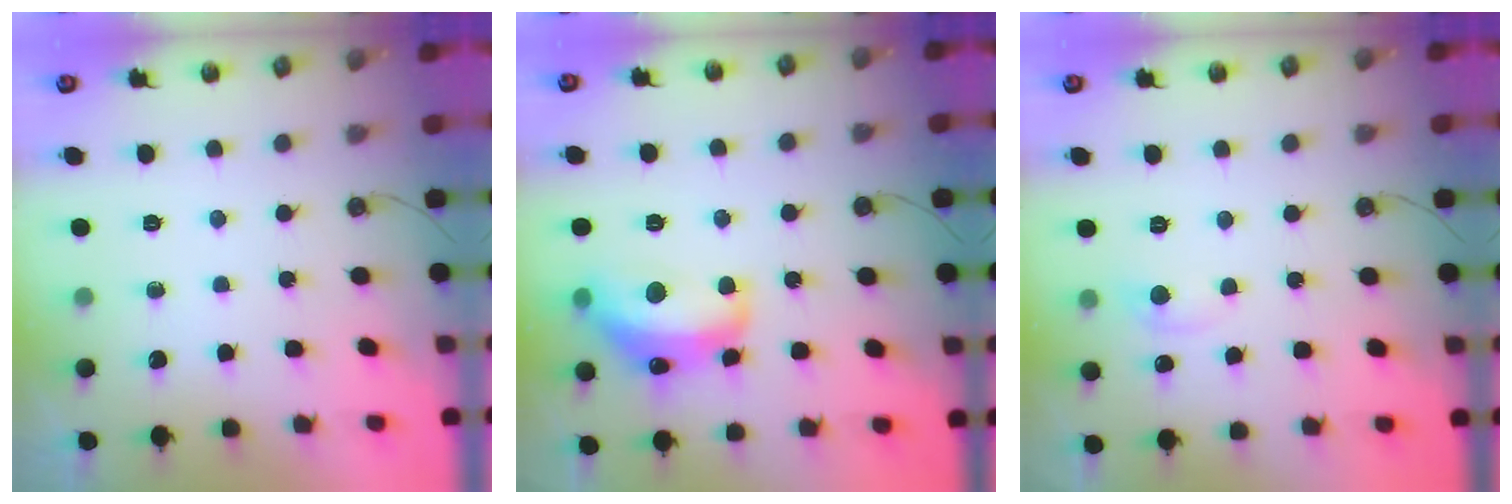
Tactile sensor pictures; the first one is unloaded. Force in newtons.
{"total": 10.2, "press": 10.2, "slide": 1.0}
{"total": 0.6, "press": 0.0, "slide": 0.6}